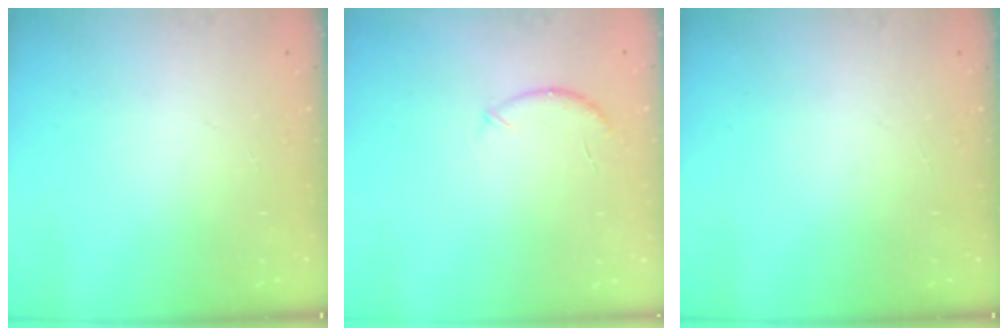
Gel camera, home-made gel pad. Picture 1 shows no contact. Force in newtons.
{"total": 6.5, "press": 6.5, "slide": 1.0}
{"total": 0.0}